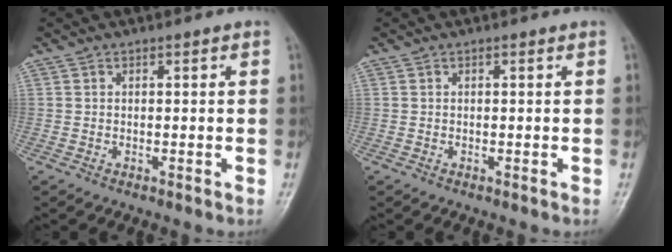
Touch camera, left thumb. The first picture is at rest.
{"total": 0.0}